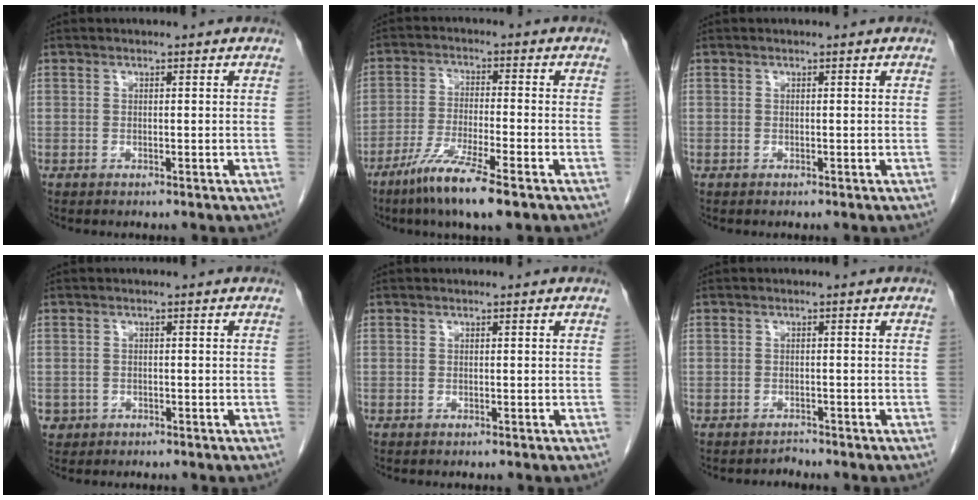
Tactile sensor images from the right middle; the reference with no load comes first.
{"total": 9.2, "force": [-5.9, 0.3, 7.1], "torque": [-0.140, -0.025, -0.106]}
{"total": 0.0}
{"total": 1.6, "force": [-0.7, 1.4, 0.1], "torque": [-0.002, 0.007, -0.008]}
{"total": 0.0}
{"total": 0.9, "force": [-0.8, 0.0, -0.4], "torque": [0.007, -0.007, -0.014]}